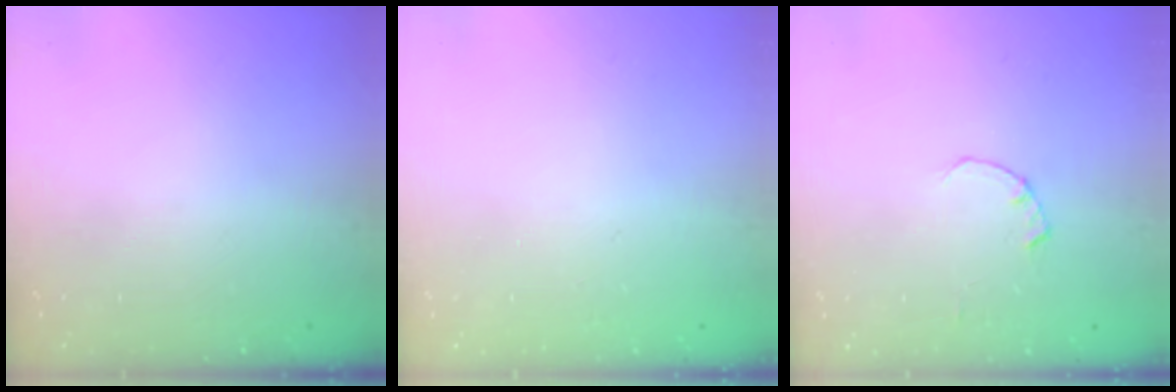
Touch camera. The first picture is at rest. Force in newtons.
{"total": 2.6, "press": 2.6, "slide": 0.2}
{"total": 0.0}